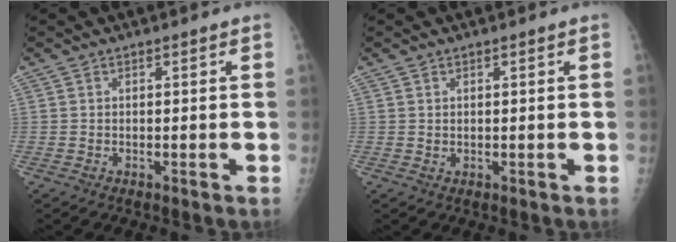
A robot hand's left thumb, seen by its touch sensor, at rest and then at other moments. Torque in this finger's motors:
{"motor_torque": [0.00, -0.11, 0.22, -0.04, 0.00]}